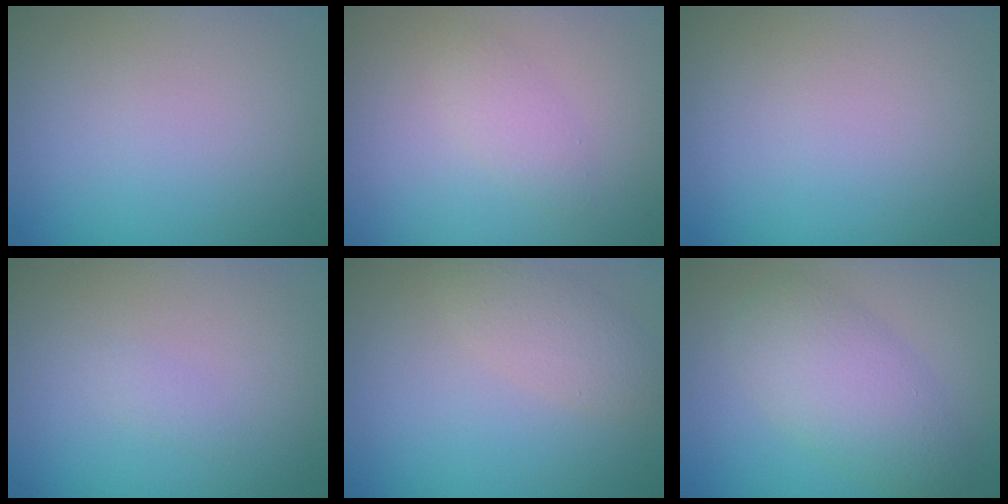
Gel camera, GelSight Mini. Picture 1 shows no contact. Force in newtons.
{"total": 1.6, "press": 1.6, "slide": 0.1}
{"total": 0.0}
{"total": 0.6, "press": 0.6, "slide": 0.1}
{"total": 2.5, "press": 2.5, "slide": 0.0}
{"total": 4.8, "press": 4.8, "slide": 0.1}